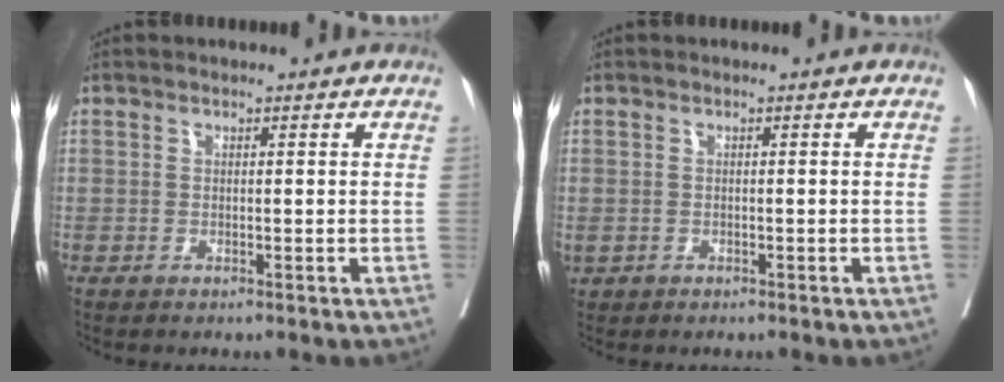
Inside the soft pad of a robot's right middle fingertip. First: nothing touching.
{"total": 0.9, "force": [-0.2, 0.8, 0.5], "torque": [-0.011, 0.002, 0.003]}